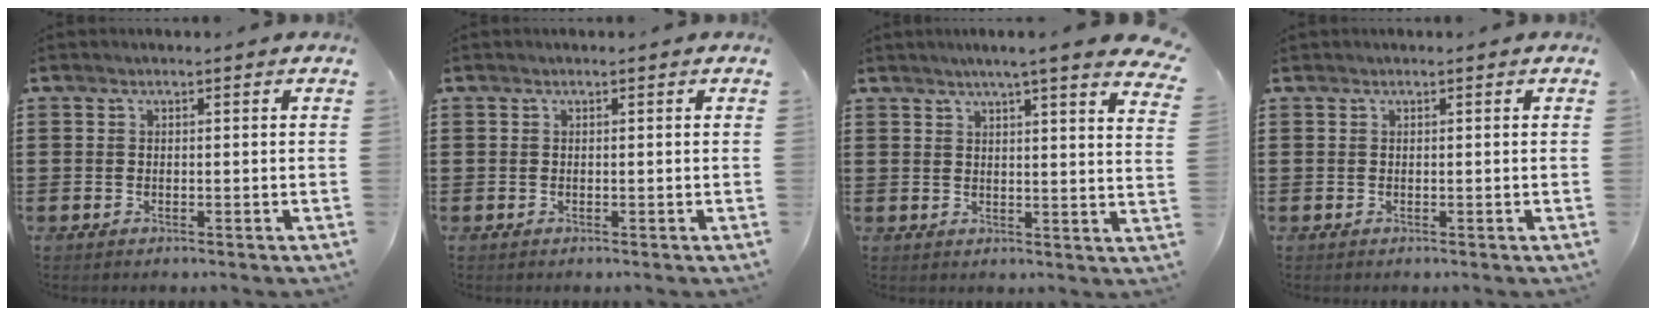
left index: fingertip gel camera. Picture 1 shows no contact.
{"total": 0.0}
{"total": 4.4, "force": [3.6, -0.7, 2.4], "torque": [-0.052, -0.018, 0.058]}
{"total": 0.0}